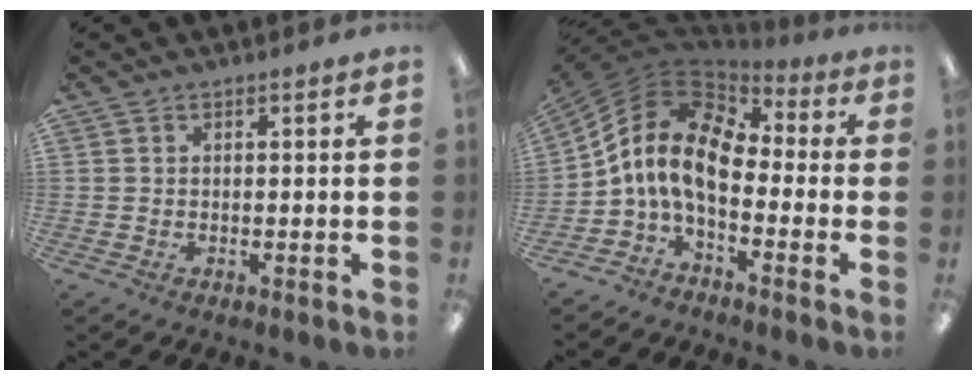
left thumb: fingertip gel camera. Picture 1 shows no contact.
{"total": 13.5, "force": [-0.6, 7.7, 11.1], "torque": [-0.243, 0.007, -0.017]}